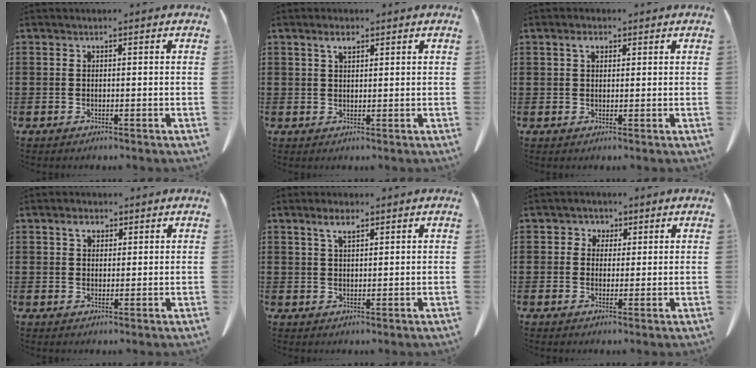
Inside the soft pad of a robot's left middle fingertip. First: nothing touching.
{"total": 2.4, "force": [1.4, 0.9, 1.8], "torque": [-0.032, -0.001, 0.025]}
{"total": 2.1, "force": [1.1, 1.1, 1.4], "torque": [-0.025, 0.000, 0.019]}
{"total": 2.7, "force": [1.7, 1.5, 1.4], "torque": [-0.026, 0.001, 0.030]}
{"total": 3.3, "force": [2.1, 0.9, 2.4], "torque": [-0.053, 0.004, 0.037]}
{"total": 2.2, "force": [1.1, 1.9, 0.2], "torque": [-0.016, 0.010, 0.018]}